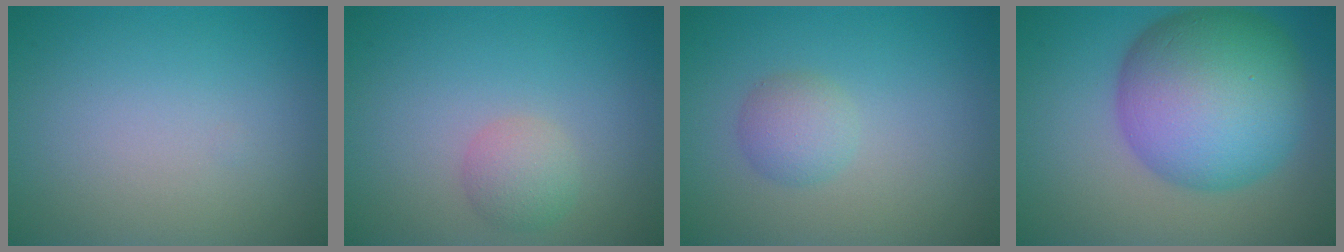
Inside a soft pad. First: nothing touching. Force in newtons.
{"total": 2.1, "press": 2.1, "slide": 0.2}
{"total": 2.0, "press": 2.0, "slide": 0.0}
{"total": 12.8, "press": 12.8, "slide": 0.1}